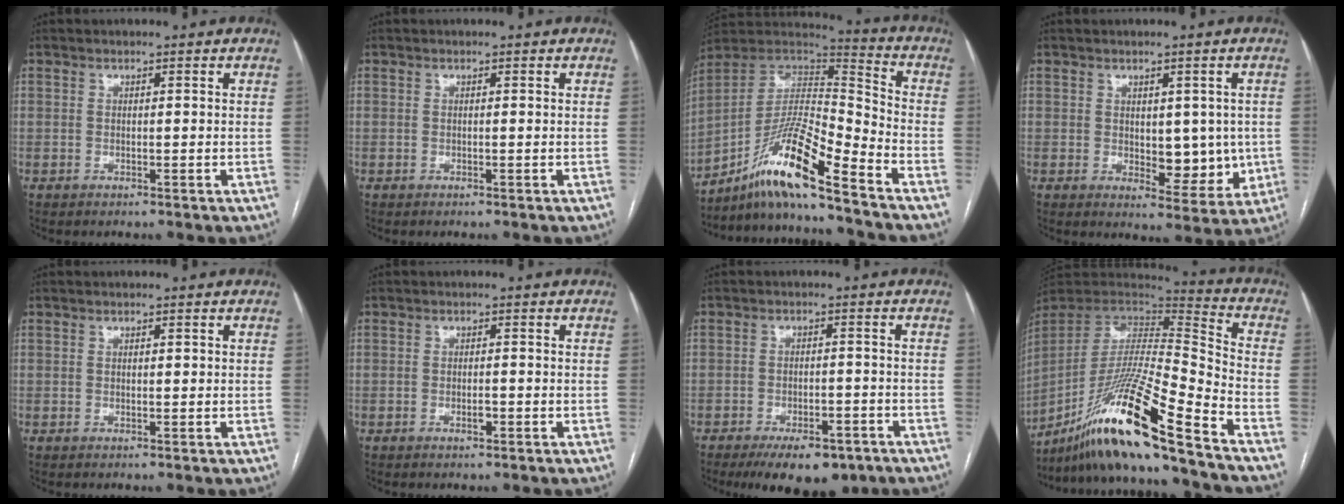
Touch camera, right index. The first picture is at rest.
{"total": 0.0}
{"total": 15.2, "force": [-10.7, 0.4, 10.8], "torque": [-0.203, 0.012, -0.190]}
{"total": 7.1, "force": [0.0, 3.9, 5.9], "torque": [-0.059, -0.002, 0.015]}
{"total": 0.7, "force": [0.2, 0.2, 0.6], "torque": [-0.009, 0.001, 0.002]}
{"total": 1.2, "force": [-0.5, 0.4, 1.1], "torque": [-0.019, 0.001, -0.004]}
{"total": 10.2, "force": [-7.2, 4.1, 5.9], "torque": [-0.079, -0.003, -0.105]}
{"total": 23.6, "force": [-17.2, -1.0, 16.1], "torque": [-0.326, -0.034, -0.317]}